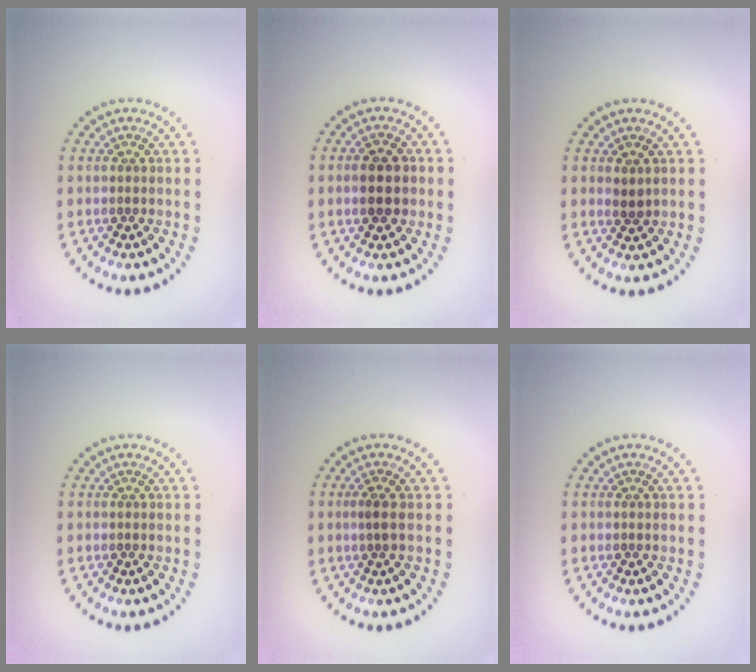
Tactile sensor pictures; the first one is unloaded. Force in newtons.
{"total": 2.7, "press": 2.7, "slide": 0.2}
{"total": 0.8, "press": 0.7, "slide": 0.4}
{"total": 0.0}
{"total": 1.2, "press": 1.0, "slide": 0.7}
{"total": 0.0}